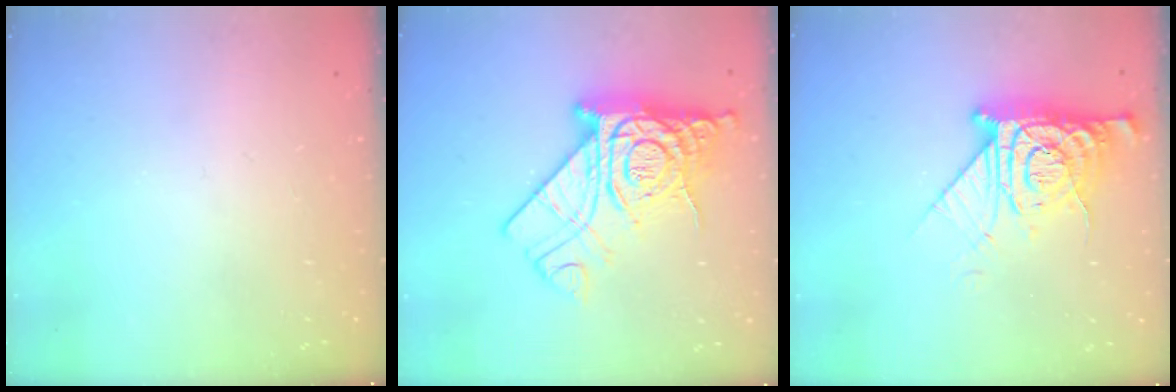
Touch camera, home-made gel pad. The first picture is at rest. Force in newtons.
{"total": 23.5, "press": 23.4, "slide": 1.9}
{"total": 8.9, "press": 8.8, "slide": 1.1}